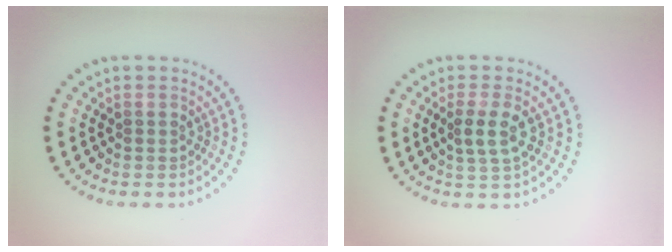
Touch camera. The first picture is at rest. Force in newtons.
{"total": 2.2, "press": 2.1, "slide": 0.6}